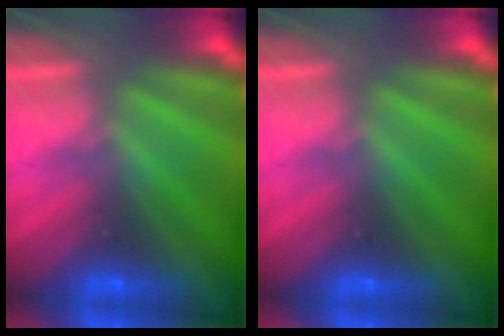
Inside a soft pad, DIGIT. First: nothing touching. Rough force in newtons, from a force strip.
{"total": 0.0}